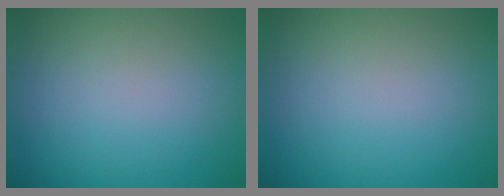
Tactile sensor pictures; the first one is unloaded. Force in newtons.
{"total": 0.0}